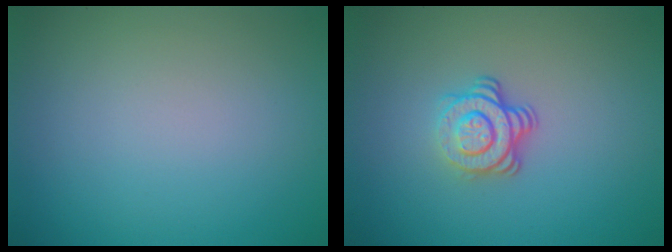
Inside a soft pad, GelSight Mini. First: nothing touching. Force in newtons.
{"total": 3.6, "press": 2.5, "slide": 2.5}